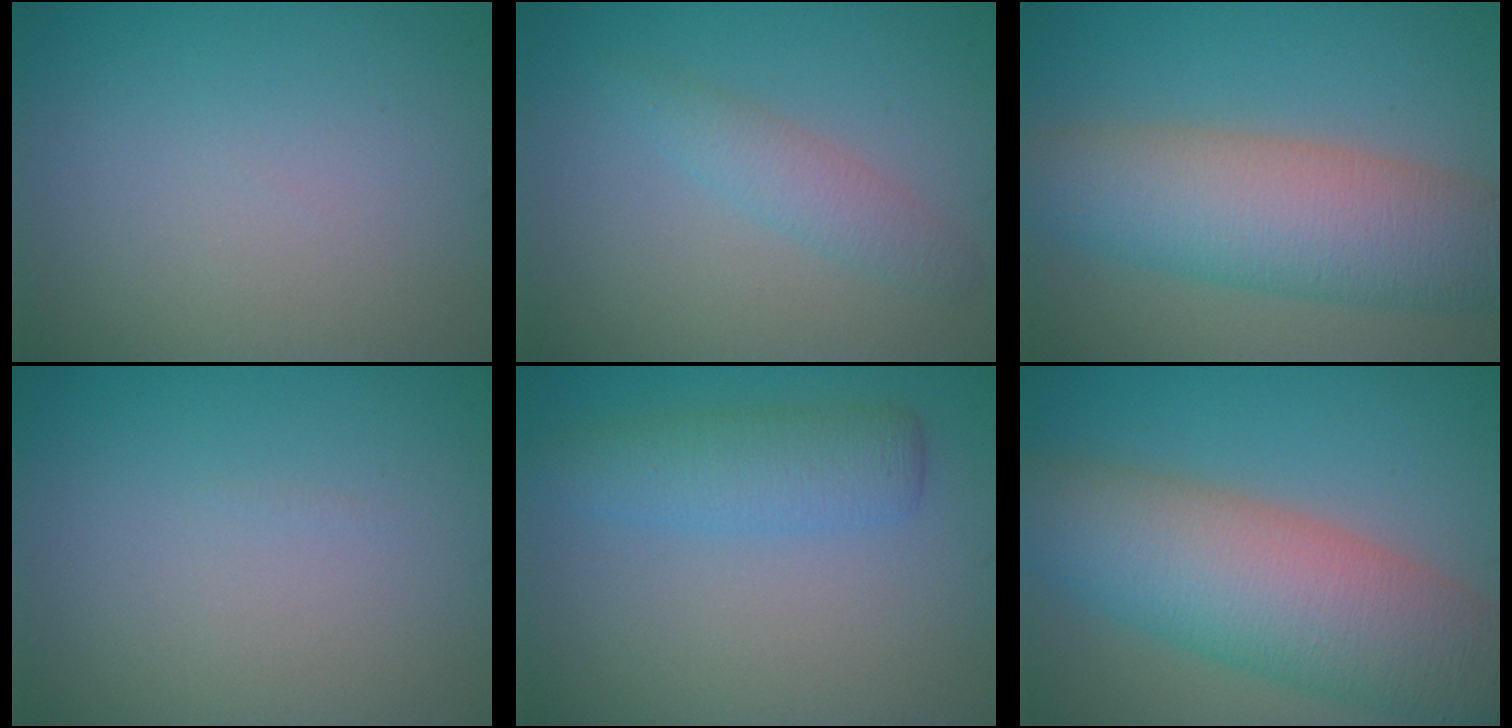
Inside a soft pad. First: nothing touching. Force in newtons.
{"total": 2.1, "press": 2.1, "slide": 0.2}
{"total": 8.5, "press": 8.5, "slide": 0.3}
{"total": 0.0}
{"total": 3.4, "press": 3.4, "slide": 0.1}
{"total": 10.2, "press": 10.2, "slide": 0.4}